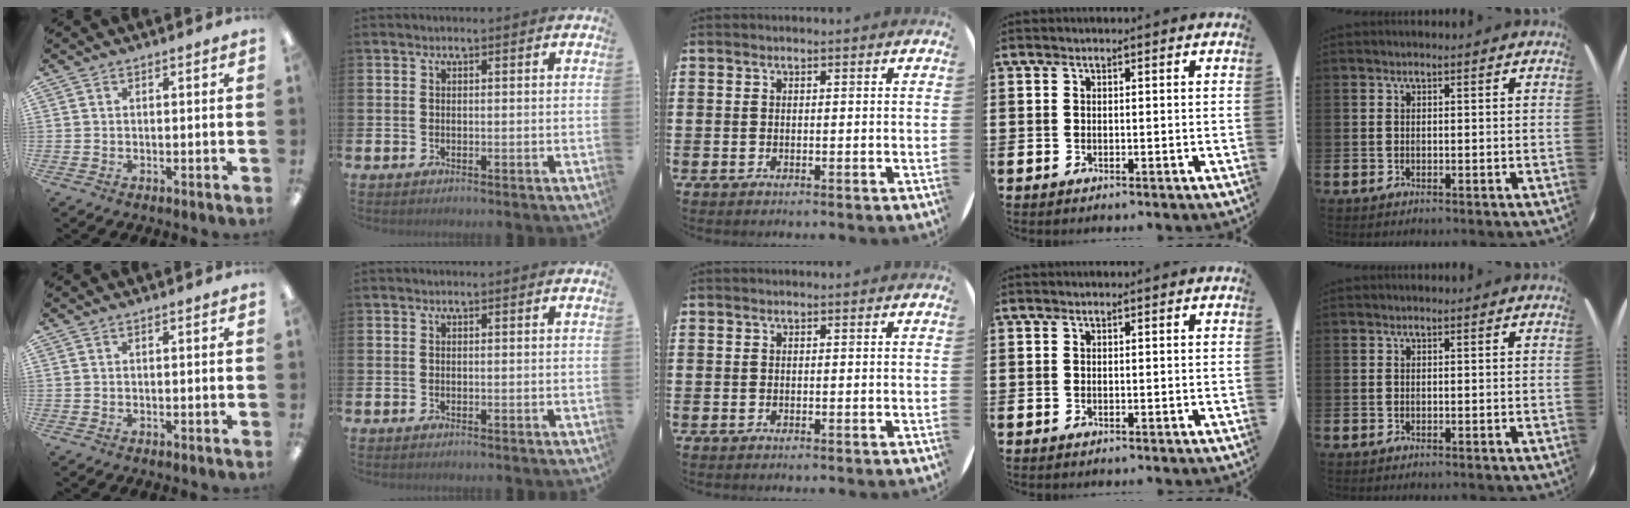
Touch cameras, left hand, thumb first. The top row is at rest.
{}